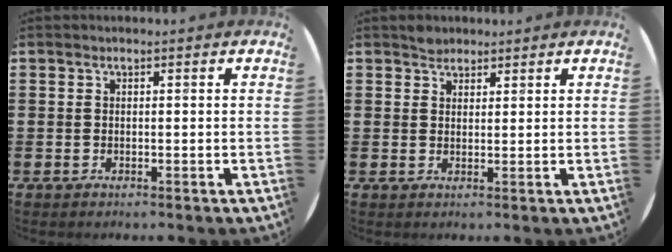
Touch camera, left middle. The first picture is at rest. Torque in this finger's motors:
{"motor_torque": [0.10, -0.05, 0.00, 0.00]}